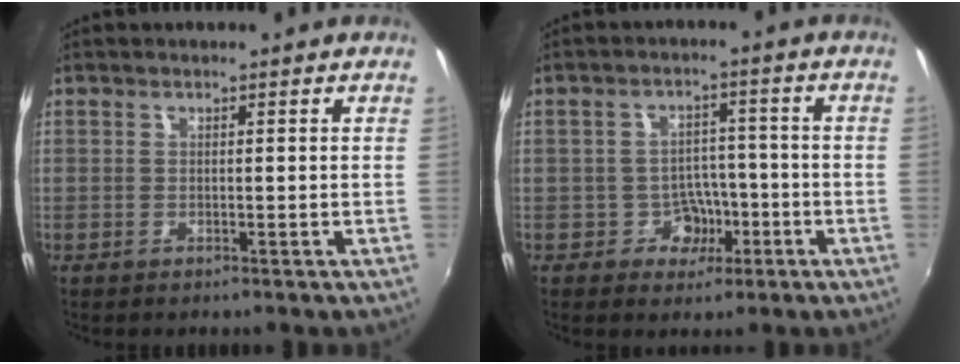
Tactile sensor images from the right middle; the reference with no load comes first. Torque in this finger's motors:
{"motor_torque": [0.37, -0.33, 0.01, 0.00]}